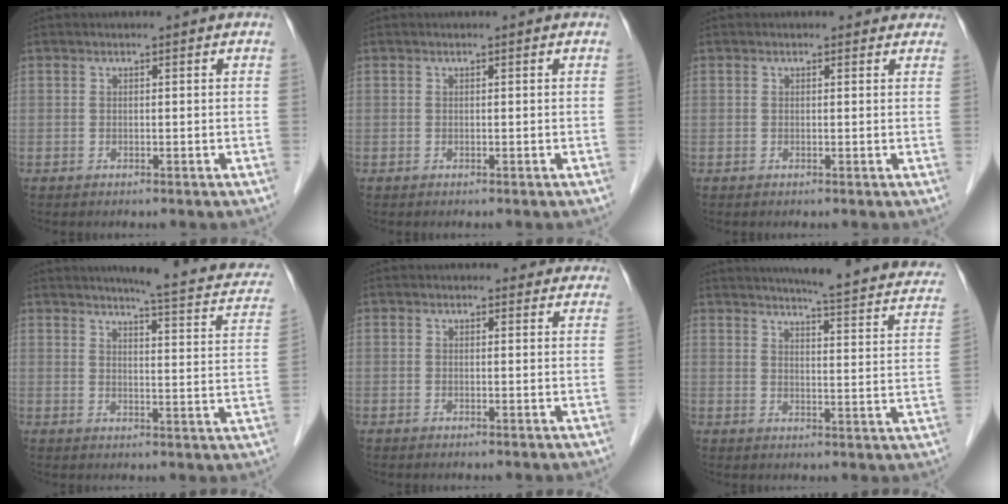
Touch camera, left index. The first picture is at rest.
{"total": 0.0}
{"total": 1.4, "force": [1.1, 0.8, 0.3], "torque": [-0.001, 0.002, 0.001]}
{"total": 13.8, "force": [11.7, 2.1, 7.1], "torque": [-0.077, -0.018, 0.117]}
{"total": 2.7, "force": [2.3, 1.3, 0.2], "torque": [0.007, 0.000, 0.010]}
{"total": 19.4, "force": [16.8, 2.5, 9.3], "torque": [-0.112, -0.032, 0.184]}